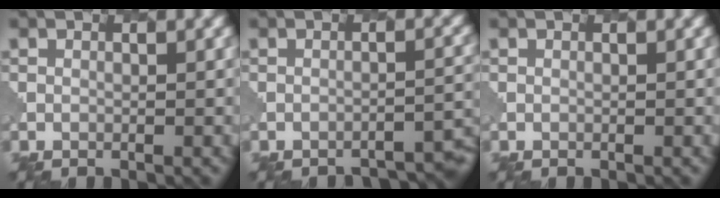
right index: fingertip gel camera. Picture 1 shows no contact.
{"total": 4.6, "force": [-4.4, 0.7, 1.2], "torque": [-0.008, 0.017, -0.053]}
{"total": 0.0}